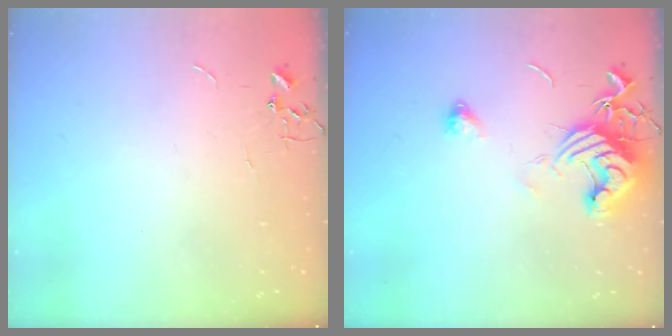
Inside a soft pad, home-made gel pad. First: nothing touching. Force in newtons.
{"total": 12.8, "press": 12.7, "slide": 1.6}